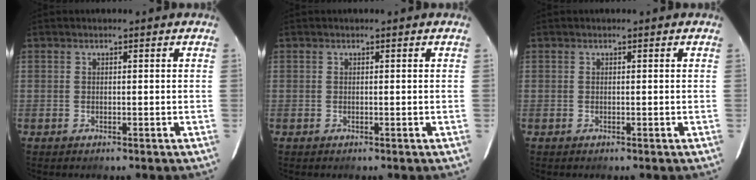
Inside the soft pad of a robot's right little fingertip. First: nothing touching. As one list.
[{"total": 0.0}, {"total": 0.0}]